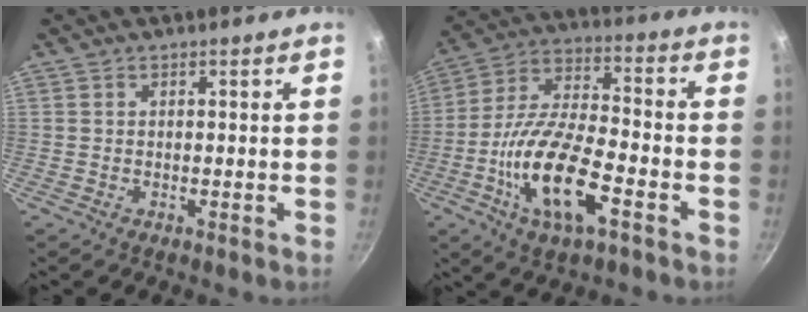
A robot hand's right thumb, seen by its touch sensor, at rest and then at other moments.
{"total": 17.6, "force": [-6.5, 7.0, 14.8], "torque": [-0.275, 0.030, -0.131]}